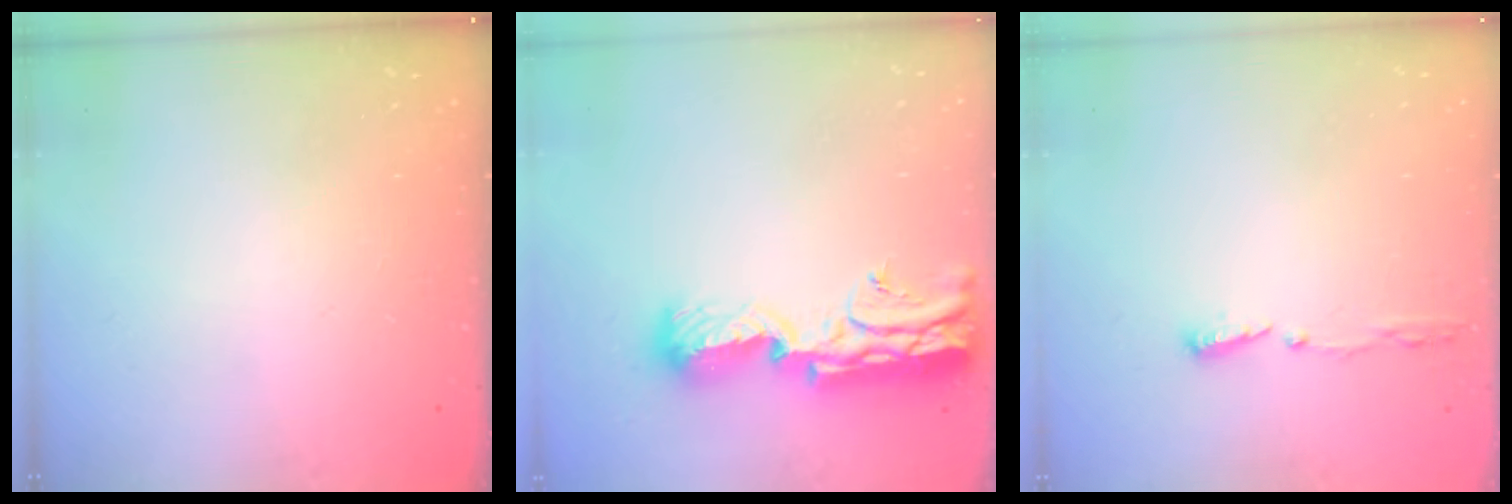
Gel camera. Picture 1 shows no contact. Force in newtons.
{"total": 20.1, "press": 19.4, "slide": 5.5}
{"total": 4.9, "press": 4.8, "slide": 1.2}